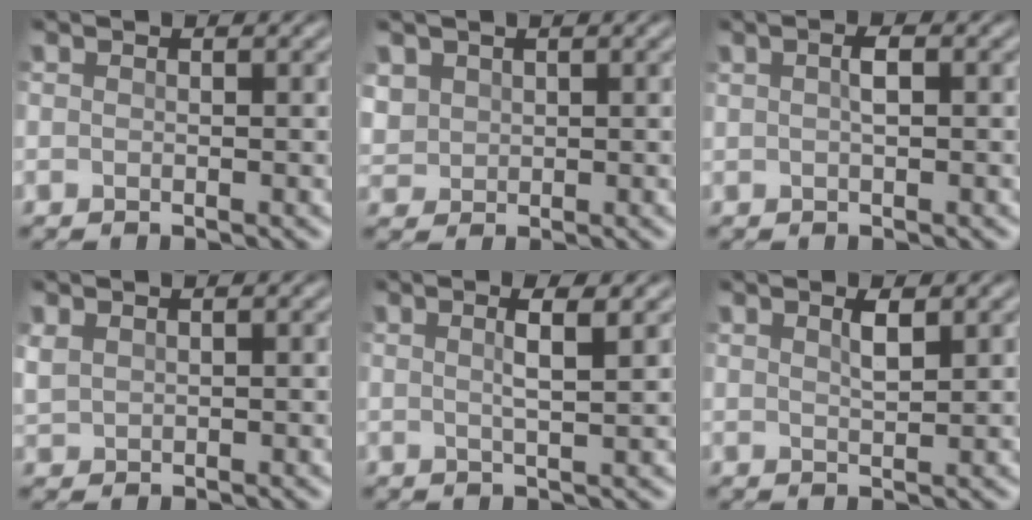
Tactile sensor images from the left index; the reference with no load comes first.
{"total": 2.0, "force": [0.8, 1.7, 0.7], "torque": [-0.025, -0.002, 0.018]}
{"total": 1.3, "force": [0.2, 0.4, 1.3], "torque": [-0.029, 0.002, 0.003]}
{"total": 1.3, "force": [0.9, 0.8, 0.7], "torque": [-0.025, 0.001, 0.022]}
{"total": 2.9, "force": [1.1, 0.6, 2.6], "torque": [-0.038, 0.005, 0.015]}
{"total": 1.6, "force": [1.0, 0.3, 1.3], "torque": [-0.025, 0.001, 0.017]}